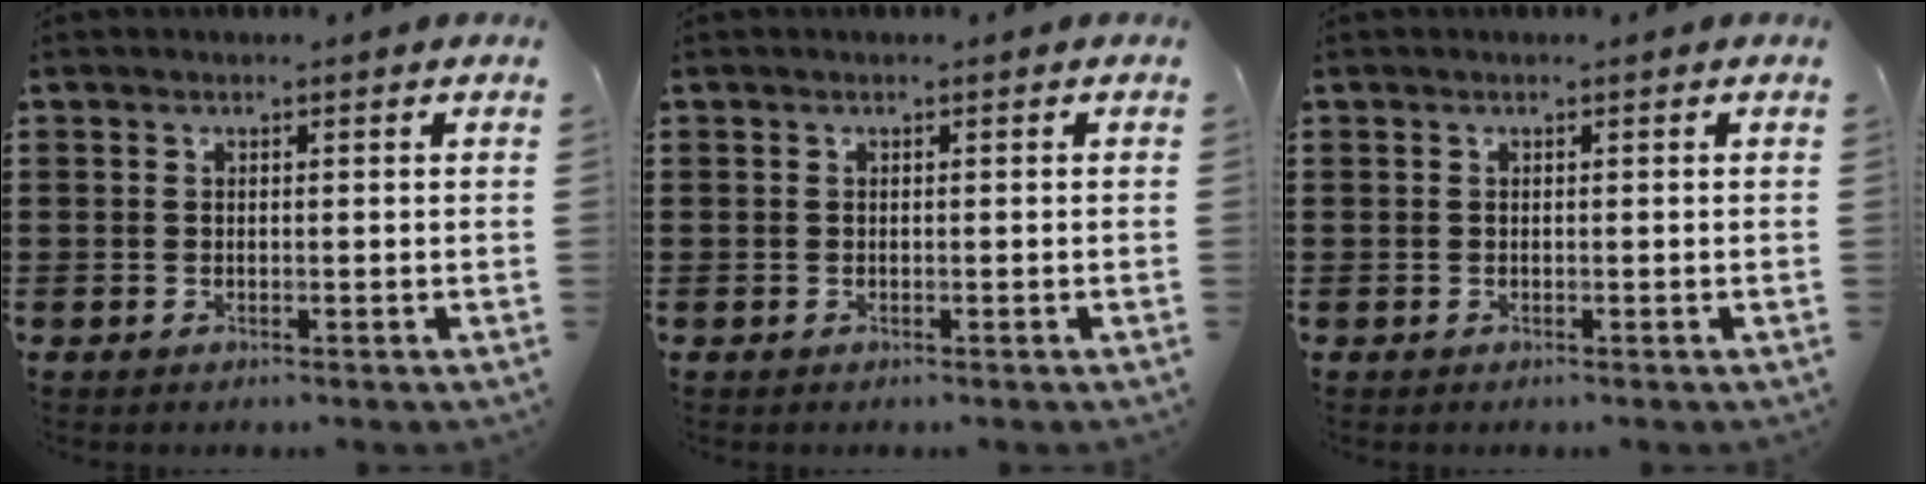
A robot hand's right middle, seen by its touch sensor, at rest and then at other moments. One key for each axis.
{"total": 0.0}
{"total": 0.0}